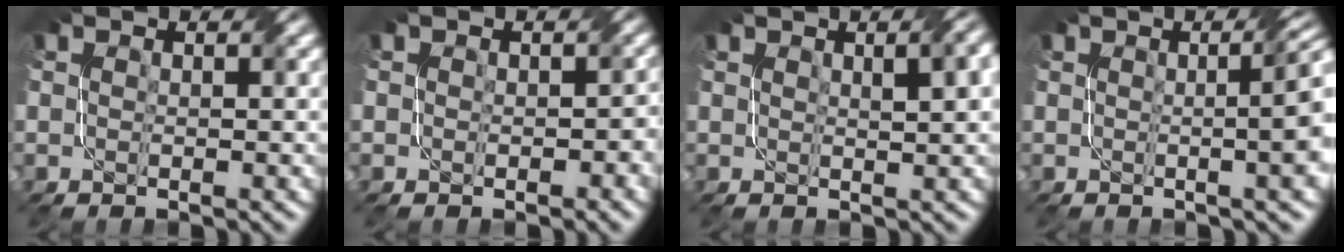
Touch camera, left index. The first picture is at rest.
{"total": 1.9, "force": [-0.2, 1.5, 1.2], "torque": [-0.011, -0.005, -0.004]}
{"total": 4.3, "force": [1.7, 1.4, 3.6], "torque": [-0.031, 0.015, 0.020]}
{"total": 8.1, "force": [0.6, 3.4, 7.4], "torque": [-0.030, 0.031, -0.006]}